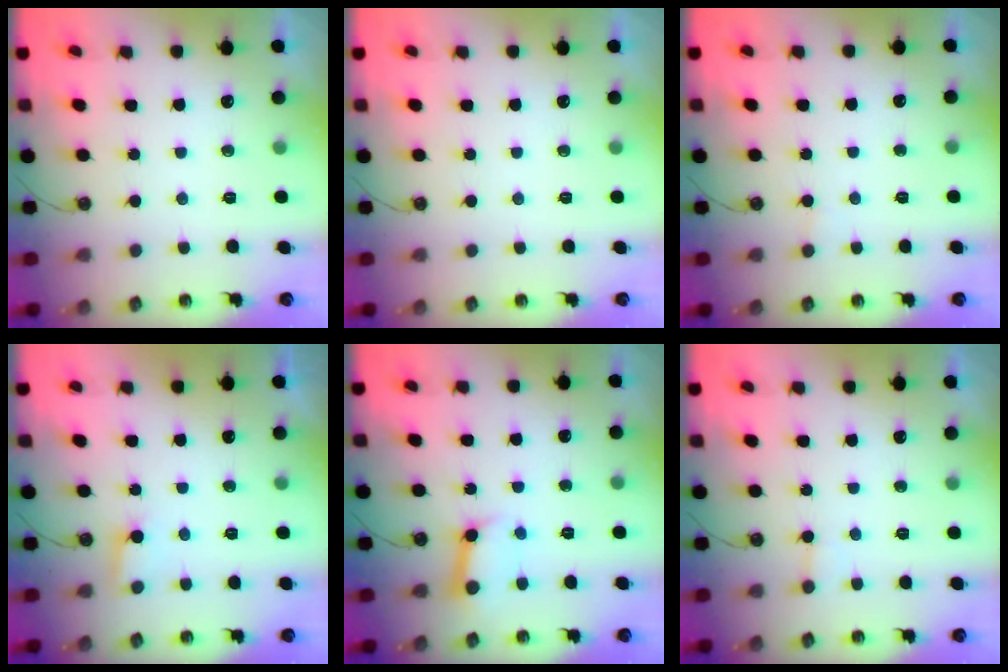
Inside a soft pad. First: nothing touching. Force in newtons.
{"total": 0.0}
{"total": 2.9, "press": 2.9, "slide": 0.2}
{"total": 5.0, "press": 5.0, "slide": 0.4}
{"total": 8.2, "press": 8.1, "slide": 0.9}
{"total": 3.6, "press": 3.6, "slide": 0.3}